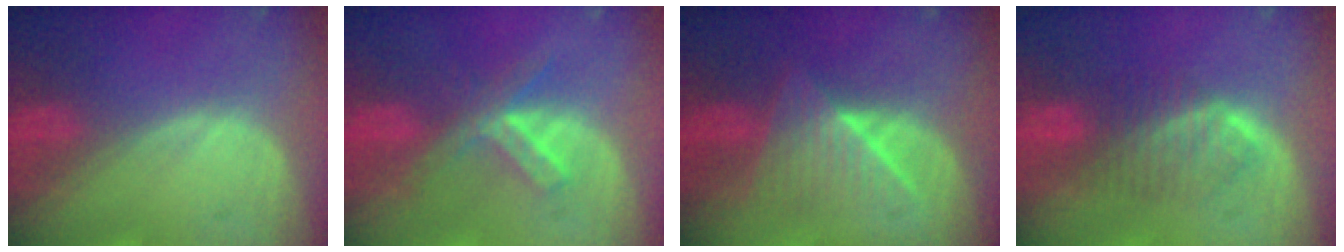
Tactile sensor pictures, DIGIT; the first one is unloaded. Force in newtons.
{"total": 5.1, "press": 5.1, "slide": 0.3}
{"total": 6.5, "press": 6.3, "slide": 1.5}
{"total": 4.8, "press": 4.7, "slide": 1.0}